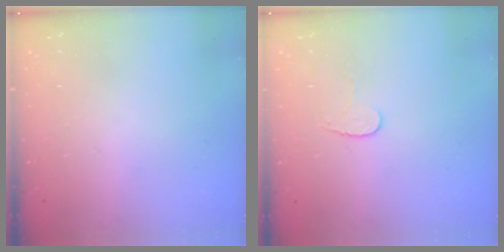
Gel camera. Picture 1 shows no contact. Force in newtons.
{"total": 4.4, "press": 4.4, "slide": 0.5}